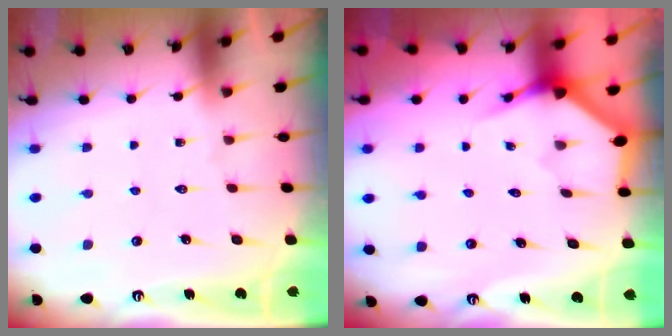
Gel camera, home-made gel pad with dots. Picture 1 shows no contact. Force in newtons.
{"total": 3.5, "press": 3.5, "slide": 0.2}